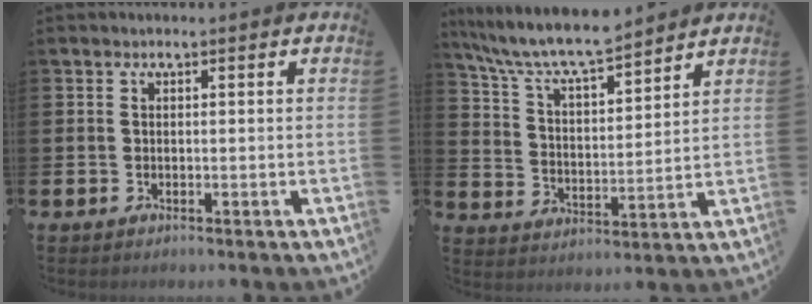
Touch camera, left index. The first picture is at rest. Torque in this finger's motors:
{"motor_torque": [0.99, -1.15, 0.59, 0.21]}